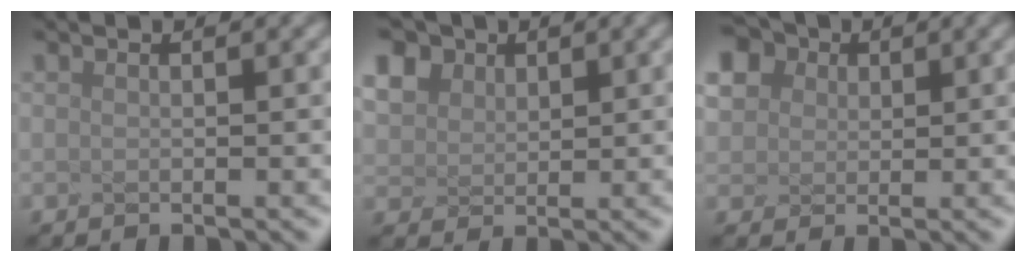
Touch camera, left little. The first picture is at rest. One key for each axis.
{"total": 3.7, "fx": 2.4, "fy": 2.7, "fz": 1.1, "tx": -0.091, "ty": 0.011, "tz": 0.077}
{"total": 4.5, "fx": 2.2, "fy": 3.6, "fz": 1.5, "tx": -0.096, "ty": 0.016, "tz": 0.073}